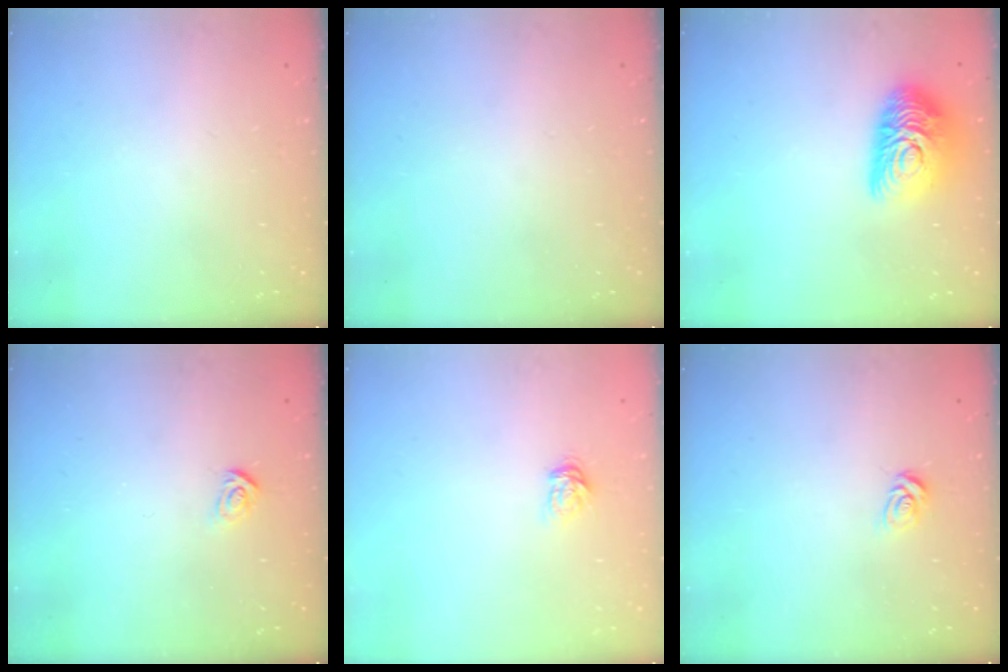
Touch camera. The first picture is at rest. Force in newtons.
{"total": 0.0}
{"total": 13.8, "press": 13.8, "slide": 0.8}
{"total": 2.6, "press": 2.6, "slide": 0.3}
{"total": 4.5, "press": 4.5, "slide": 0.6}
{"total": 5.1, "press": 5.1, "slide": 0.4}